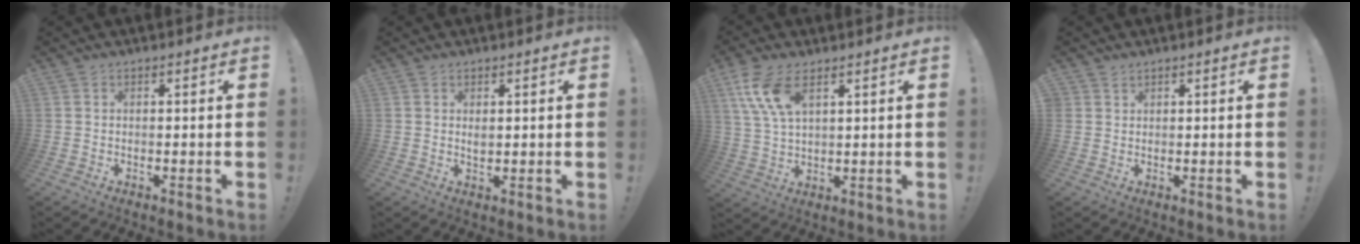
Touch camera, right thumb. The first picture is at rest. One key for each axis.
{"total": 1.5, "fx": 0.6, "fy": 1.0, "fz": 1.0, "tx": -0.012, "ty": -0.002, "tz": 0.009}
{"total": 10.4, "fx": 5.3, "fy": 4.9, "fz": 7.5, "tx": -0.159, "ty": -0.012, "tz": 0.101}
{"total": 1.3, "fx": 1.2, "fy": 0.4, "fz": 0.2, "tx": 0.003, "ty": -0.008, "tz": 0.022}